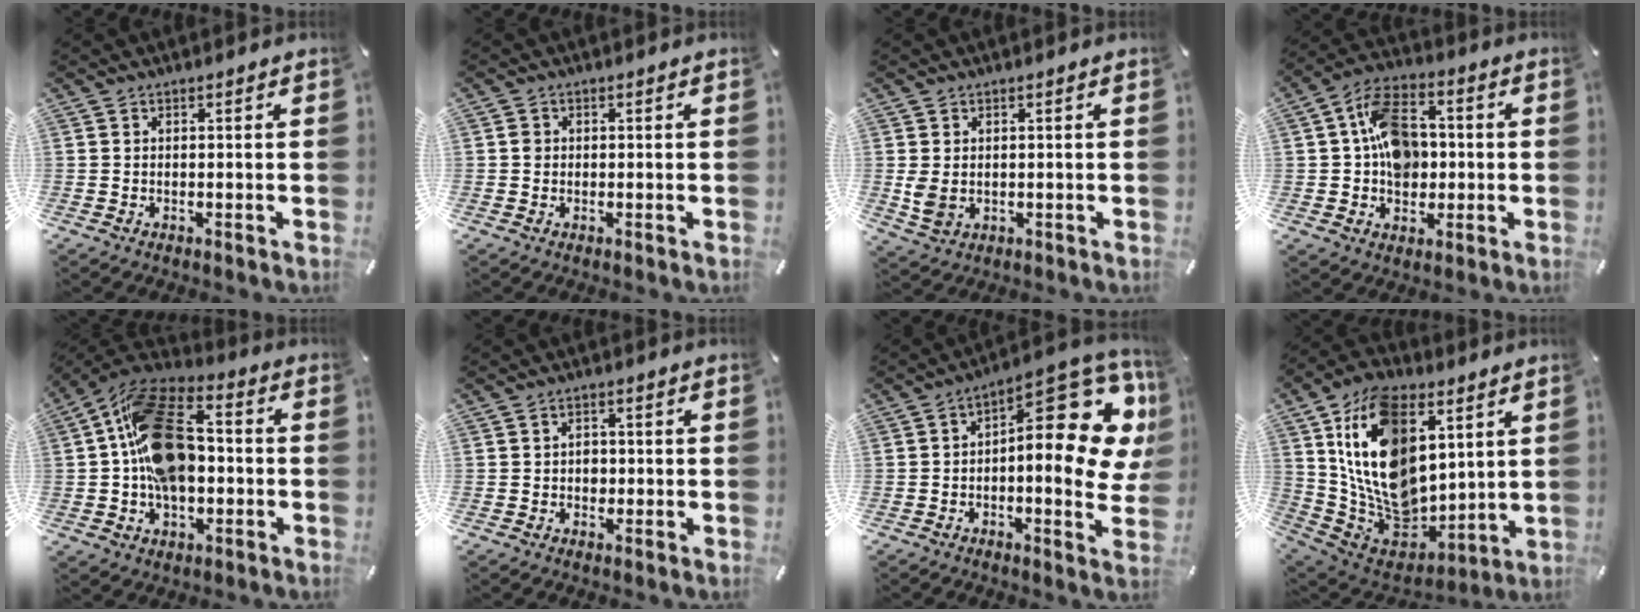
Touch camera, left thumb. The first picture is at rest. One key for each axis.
{"total": 1.3, "fx": 0.0, "fy": 1.2, "fz": 0.4, "tx": -0.010, "ty": 0.006, "tz": -0.003}
{"total": 3.9, "fx": 0.3, "fy": 3.0, "fz": 2.5, "tx": -0.052, "ty": -0.005, "tz": 0.005}
{"total": 12.1, "fx": 0.6, "fy": 9.4, "fz": 7.6, "tx": -0.136, "ty": 0.021, "tz": 0.018}
{"total": 21.5, "fx": -0.1, "fy": 14.2, "fz": 16.1, "tx": -0.291, "ty": 0.026, "tz": 0.004}
{"total": 2.4, "fx": -0.4, "fy": 1.9, "fz": 1.4, "tx": -0.020, "ty": 0.001, "tz": -0.011}
{"total": 21.7, "fx": 5.5, "fy": 9.2, "fz": 18.8, "tx": -0.239, "ty": -0.057, "tz": 0.090}
{"total": 22.1, "fx": 6.8, "fy": 15.1, "fz": 14.7, "tx": -0.312, "ty": -0.037, "tz": 0.122}